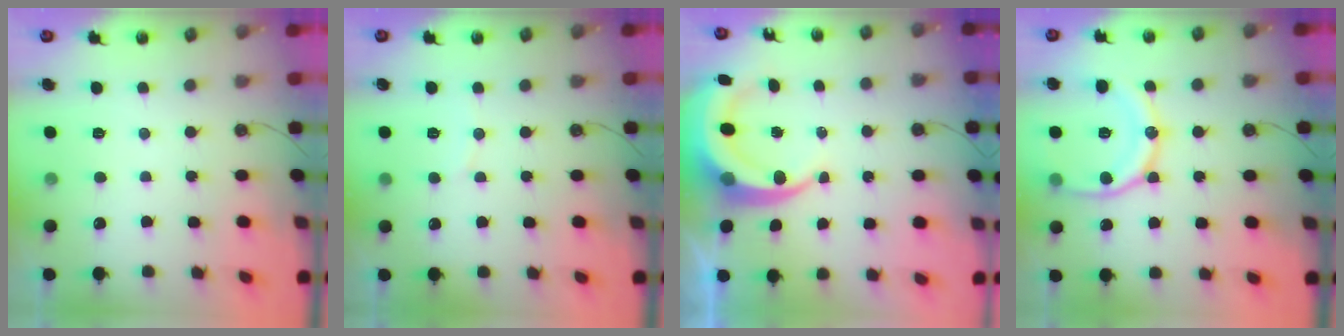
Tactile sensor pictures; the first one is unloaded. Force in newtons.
{"total": 4.4, "press": 4.3, "slide": 0.5}
{"total": 9.2, "press": 9.1, "slide": 1.3}
{"total": 17.2, "press": 17.1, "slide": 1.8}